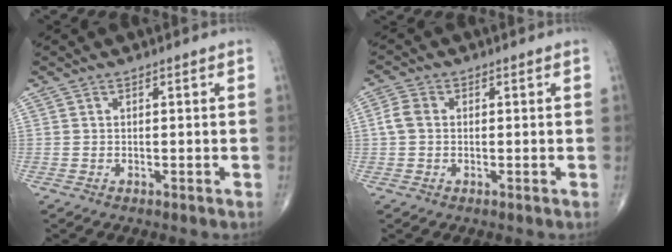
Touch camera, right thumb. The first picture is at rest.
{"total": 3.3, "force": [0.1, 2.5, 2.1], "torque": [-0.046, 0.010, -0.003]}